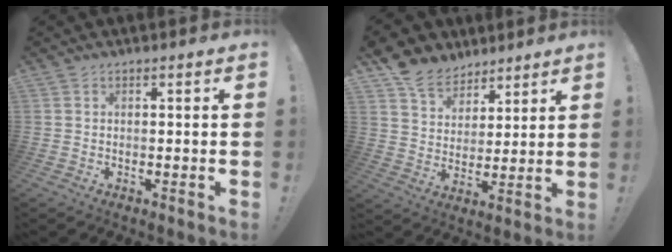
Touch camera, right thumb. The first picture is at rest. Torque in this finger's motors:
{"motor_torque": [-0.72, 1.25, 0.72, 0.75, 0.18]}